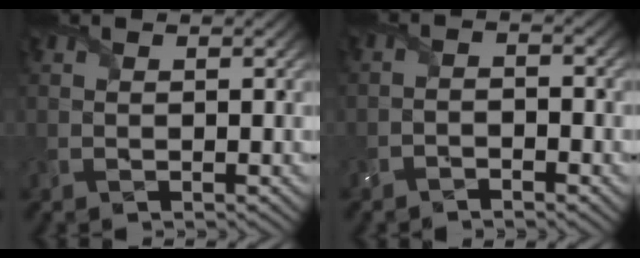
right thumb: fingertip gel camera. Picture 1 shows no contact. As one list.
[{"total": 2.4, "force": [-2.0, 0.6, 1.0], "torque": [-0.015, 0.003, -0.042]}]